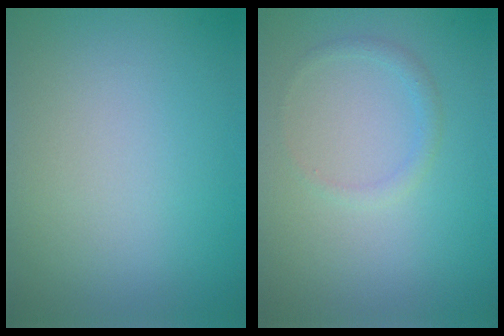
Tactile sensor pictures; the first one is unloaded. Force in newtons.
{"total": 1.0, "press": 1.0, "slide": 0.0}